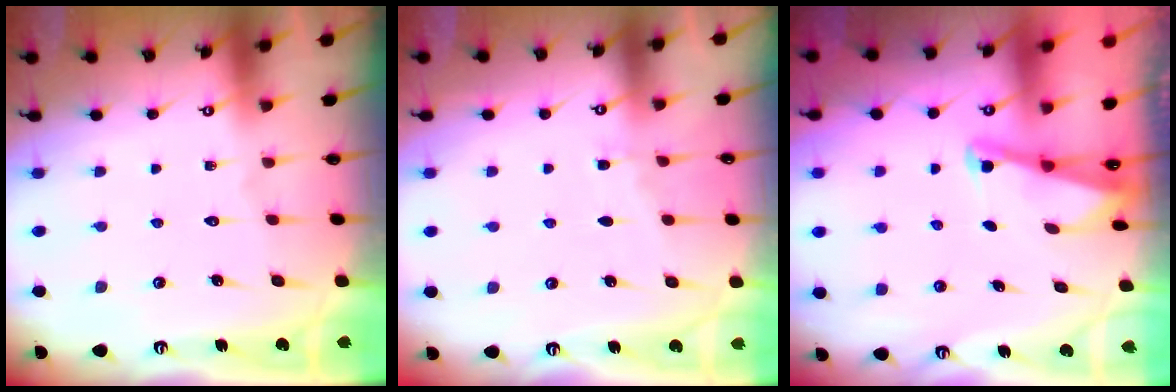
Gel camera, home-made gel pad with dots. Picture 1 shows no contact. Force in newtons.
{"total": 2.5, "press": 2.4, "slide": 0.4}
{"total": 2.0, "press": 2.0, "slide": 0.3}